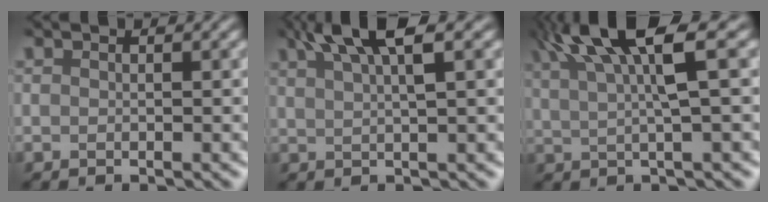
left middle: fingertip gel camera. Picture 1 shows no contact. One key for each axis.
{"total": 3.6, "fx": 2.7, "fy": -0.4, "fz": 2.4, "tx": -0.051, "ty": 0.016, "tz": 0.065}
{"total": 6.8, "fx": 3.6, "fy": 0.6, "fz": 5.8, "tx": -0.115, "ty": 0.026, "tz": 0.084}